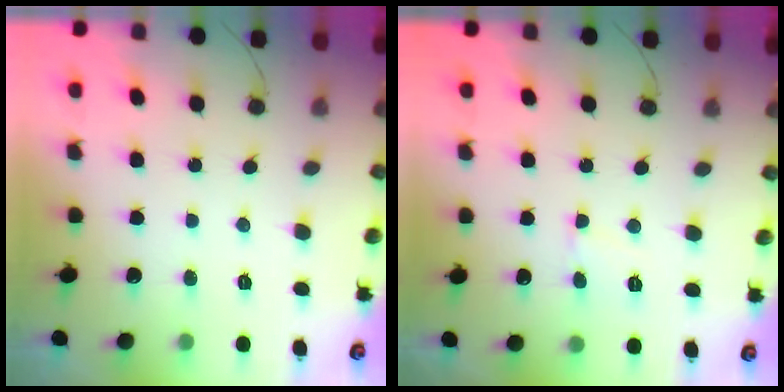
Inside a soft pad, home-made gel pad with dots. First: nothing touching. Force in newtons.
{"total": 2.8, "press": 2.8, "slide": 0.2}